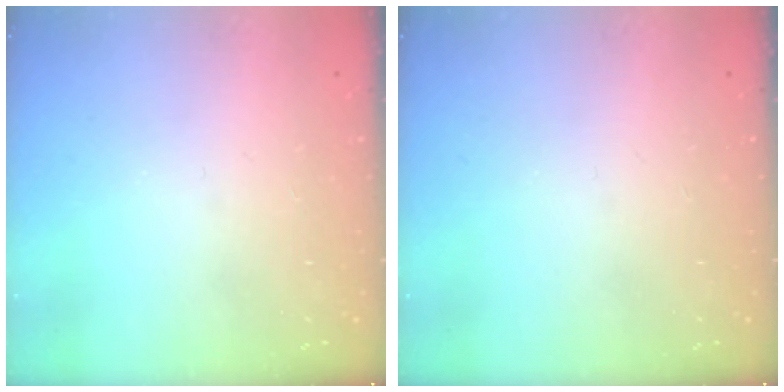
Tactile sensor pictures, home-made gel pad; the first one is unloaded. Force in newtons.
{"total": 0.0}